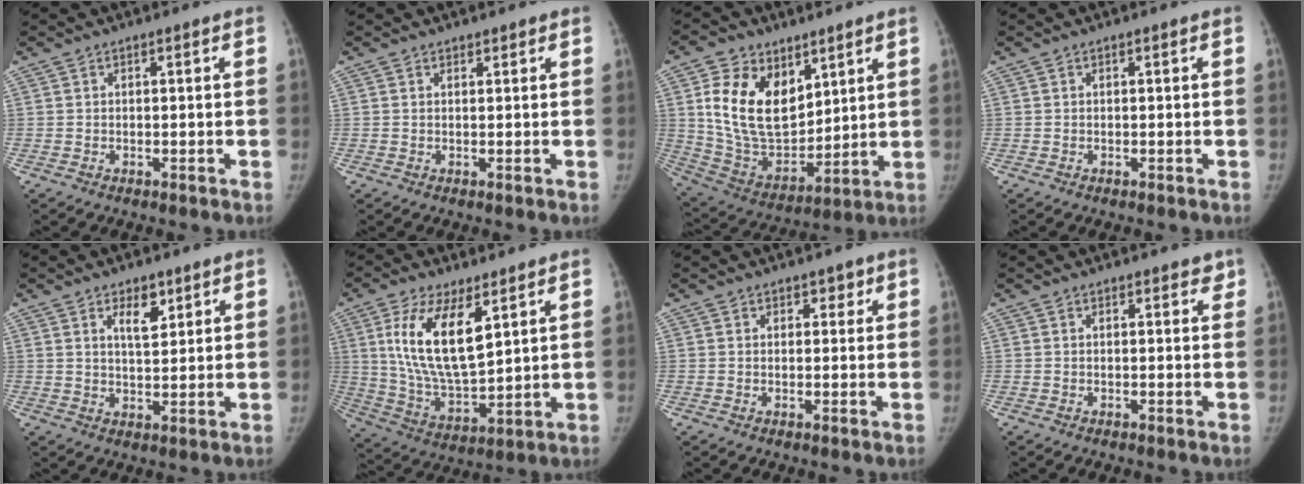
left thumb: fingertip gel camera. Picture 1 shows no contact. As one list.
[{"total": 0.9, "force": [0.8, 0.4, 0.2], "torque": [0.004, -0.006, 0.011]}, {"total": 18.3, "force": [7.2, 11.9, 12.0], "torque": [-0.179, -0.045, 0.153]}, {"total": 0.0}, {"total": 5.5, "force": [3.0, 2.7, 3.7], "torque": [-0.041, -0.021, 0.051]}, {"total": 15.7, "force": [6.2, 6.7, 12.9], "torque": [-0.230, -0.031, 0.128]}, {"total": 2.2, "force": [1.3, 1.5, 0.8], "torque": [0.014, -0.005, 0.014]}, {"total": 1.8, "force": [1.4, 0.9, 0.7], "torque": [0.012, -0.005, 0.011]}]